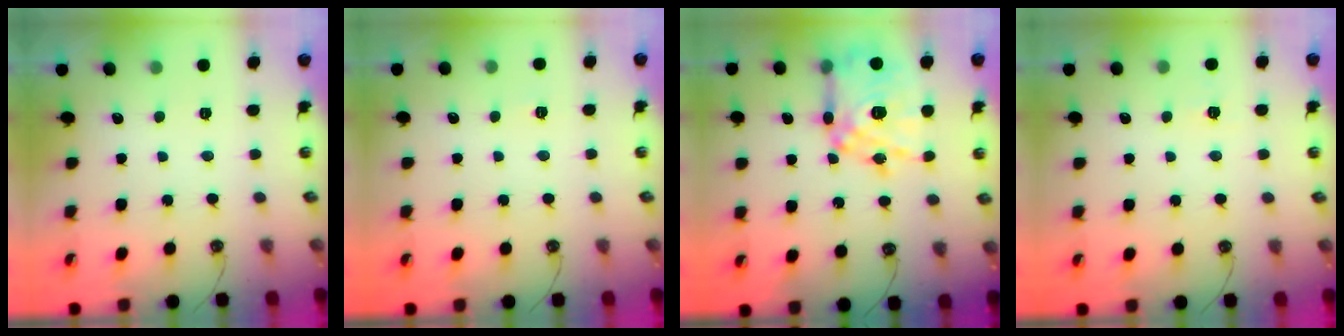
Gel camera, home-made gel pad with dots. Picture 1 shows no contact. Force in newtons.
{"total": 2.4, "press": 2.4, "slide": 0.4}
{"total": 18.4, "press": 18.3, "slide": 2.2}
{"total": 2.7, "press": 2.7, "slide": 0.4}